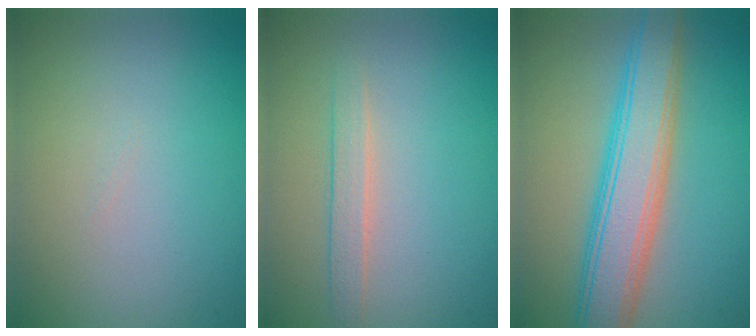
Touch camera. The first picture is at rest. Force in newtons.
{"total": 1.7, "press": 1.7, "slide": 0.0}
{"total": 6.6, "press": 6.6, "slide": 0.4}